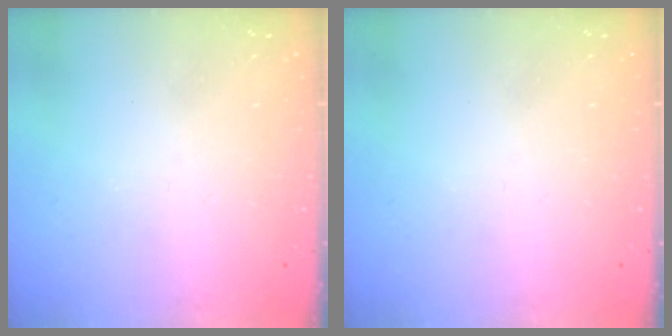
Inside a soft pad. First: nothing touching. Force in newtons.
{"total": 0.0}